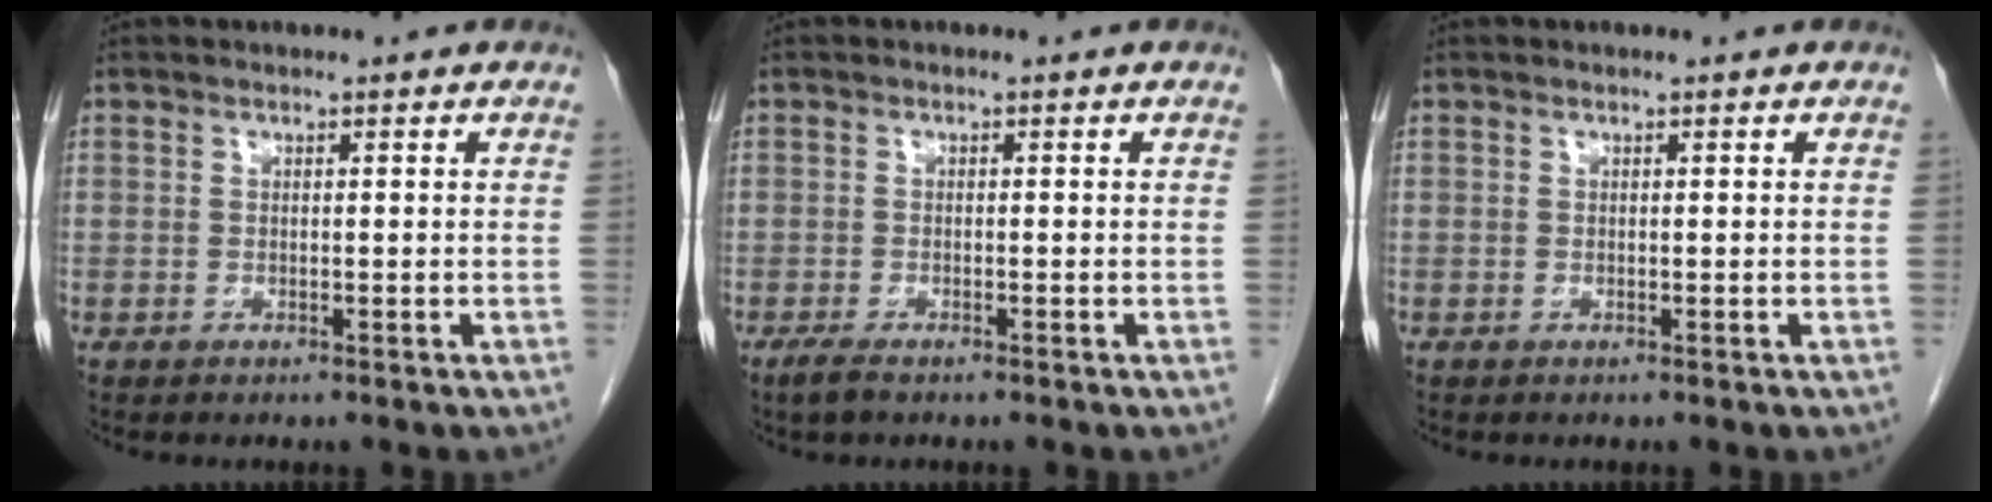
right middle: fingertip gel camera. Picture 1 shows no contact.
{"total": 1.9, "force": [-1.4, 0.5, 1.2], "torque": [-0.032, -0.005, -0.025]}
{"total": 0.0}